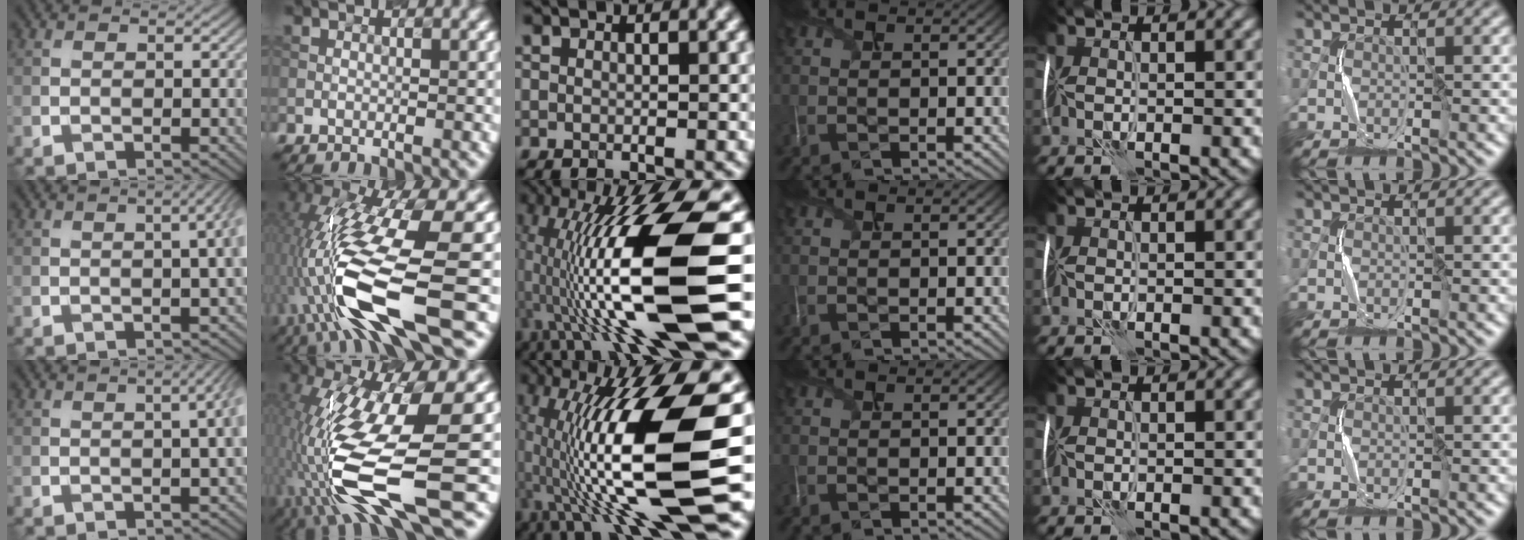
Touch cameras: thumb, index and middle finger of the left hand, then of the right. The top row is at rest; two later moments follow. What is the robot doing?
{"motion": "shake", "object": "plastic piggy bank"}